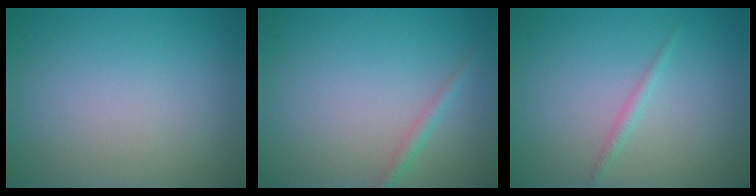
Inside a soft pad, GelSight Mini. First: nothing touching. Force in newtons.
{"total": 1.2, "press": 1.2, "slide": 0.0}
{"total": 0.9, "press": 0.9, "slide": 0.0}